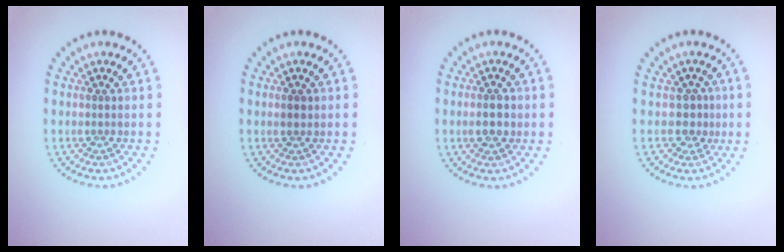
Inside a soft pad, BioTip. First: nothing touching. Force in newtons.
{"total": 0.8, "press": 0.8, "slide": 0.2}
{"total": 2.5, "press": 2.5, "slide": 0.0}
{"total": 1.8, "press": 1.3, "slide": 1.3}